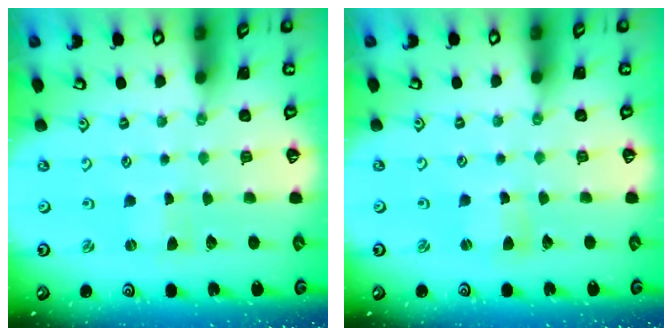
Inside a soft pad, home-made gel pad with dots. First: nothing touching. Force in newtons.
{"total": 1.5, "press": 1.4, "slide": 0.2}